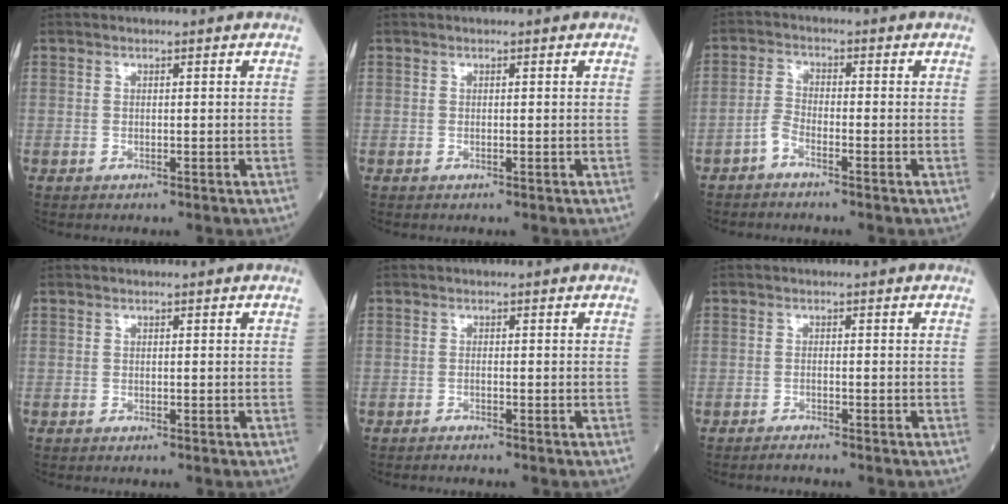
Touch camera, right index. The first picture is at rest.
{"total": 0.0}
{"total": 2.6, "force": [-2.1, 0.5, 1.5], "torque": [-0.039, -0.001, -0.048]}
{"total": 0.0}
{"total": 1.0, "force": [-0.9, -0.1, 0.3], "torque": [-0.006, 0.000, -0.015]}
{"total": 1.3, "force": [-1.2, -0.1, 0.3], "torque": [-0.007, -0.002, -0.021]}